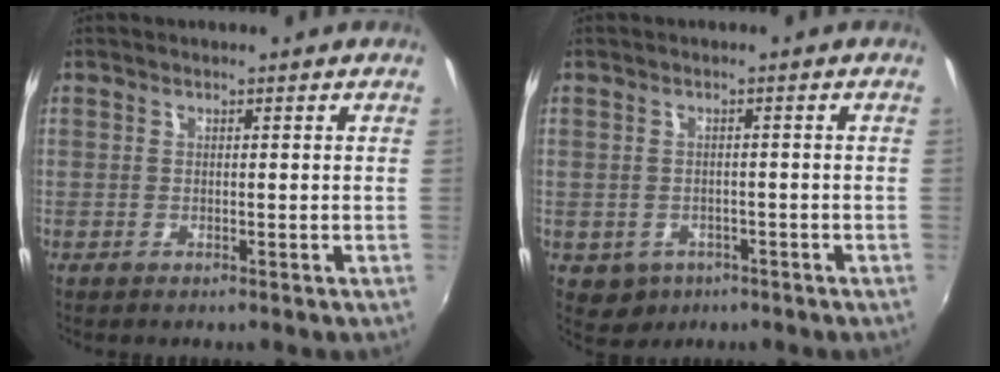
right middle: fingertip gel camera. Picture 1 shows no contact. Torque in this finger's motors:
{"motor_torque": [0.21, -0.23, -0.04, 0.00]}